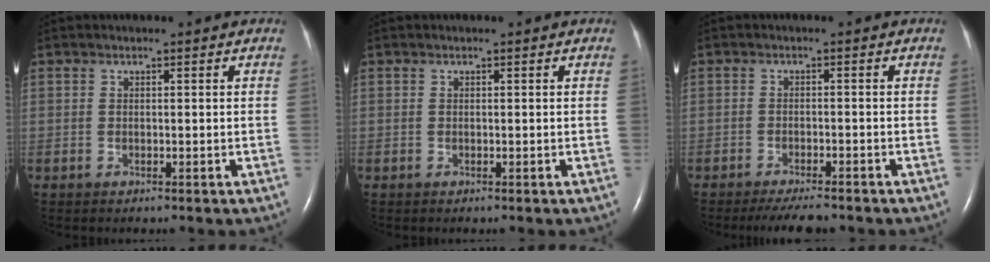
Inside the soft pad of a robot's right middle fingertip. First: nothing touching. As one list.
[{"total": 0.0}, {"total": 5.4, "force": [-4.7, 0.8, 2.5], "torque": [-0.037, -0.011, -0.072]}]